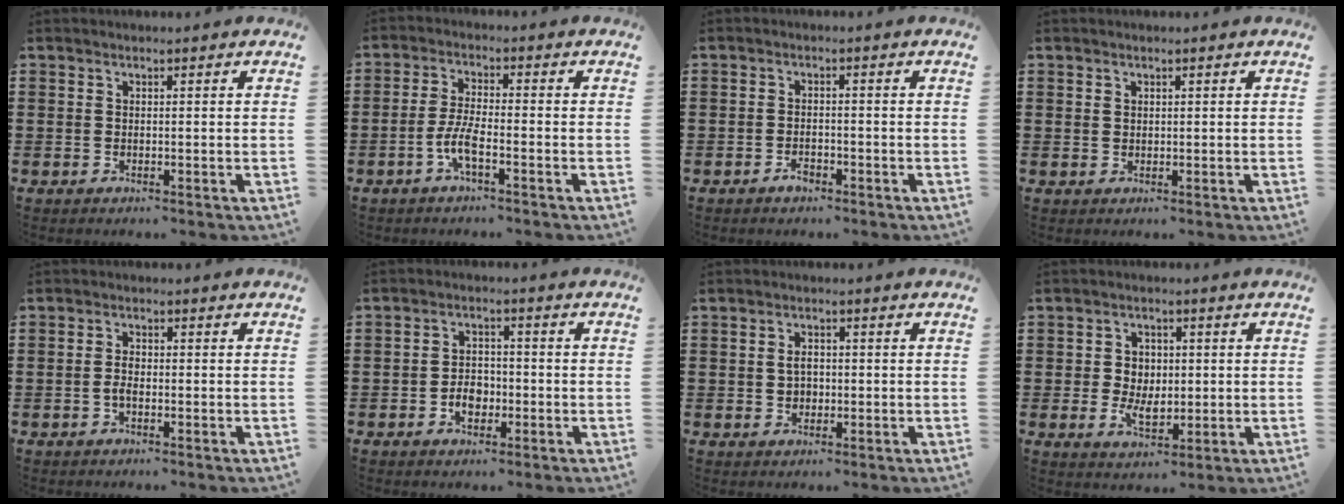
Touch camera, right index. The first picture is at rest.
{"total": 4.9, "force": [-2.3, 0.8, 4.2], "torque": [-0.108, -0.013, -0.049]}
{"total": 1.7, "force": [-1.3, 0.7, 0.9], "torque": [-0.020, -0.003, -0.025]}
{"total": 0.9, "force": [0.4, 0.7, 0.2], "torque": [-0.005, 0.003, 0.009]}
{"total": 2.0, "force": [-0.7, 0.7, 1.7], "torque": [-0.042, -0.004, -0.013]}
{"total": 3.9, "force": [-1.3, 2.7, 2.5], "torque": [-0.042, -0.002, -0.025]}
{"total": 2.4, "force": [0.0, 1.7, 1.7], "torque": [-0.037, 0.004, -0.001]}
{"total": 4.7, "force": [-0.4, 3.6, 2.9], "torque": [-0.064, 0.012, -0.009]}